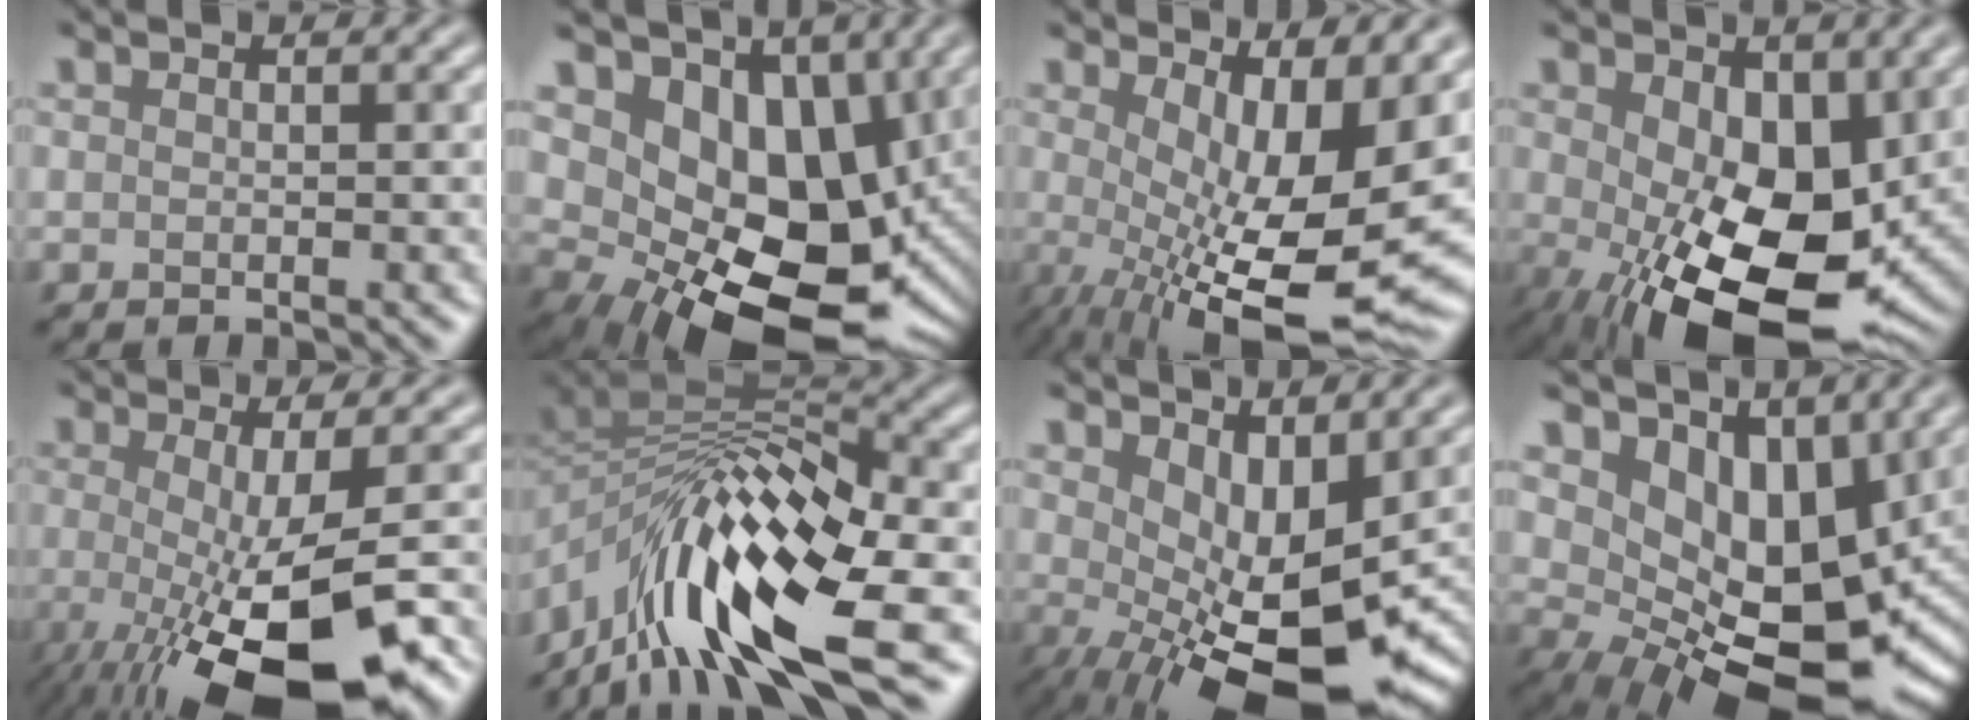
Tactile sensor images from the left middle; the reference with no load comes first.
{"total": 14.2, "force": [0.7, 9.7, 10.3], "torque": [-0.123, -0.033, 0.030]}
{"total": 14.4, "force": [0.3, 5.1, 13.4], "torque": [-0.178, -0.018, 0.036]}
{"total": 11.3, "force": [-1.7, 5.8, 9.5], "torque": [-0.154, -0.024, -0.023]}
{"total": 12.4, "force": [-4.6, 3.7, 10.9], "torque": [-0.158, -0.026, -0.067]}
{"total": 14.8, "force": [-6.1, 5.4, 12.3], "torque": [-0.228, 0.000, -0.102]}
{"total": 11.3, "force": [-0.8, 5.4, 9.9], "torque": [-0.130, -0.029, 0.011]}
{"total": 12.4, "force": [2.2, 8.1, 9.1], "torque": [-0.102, -0.017, 0.056]}